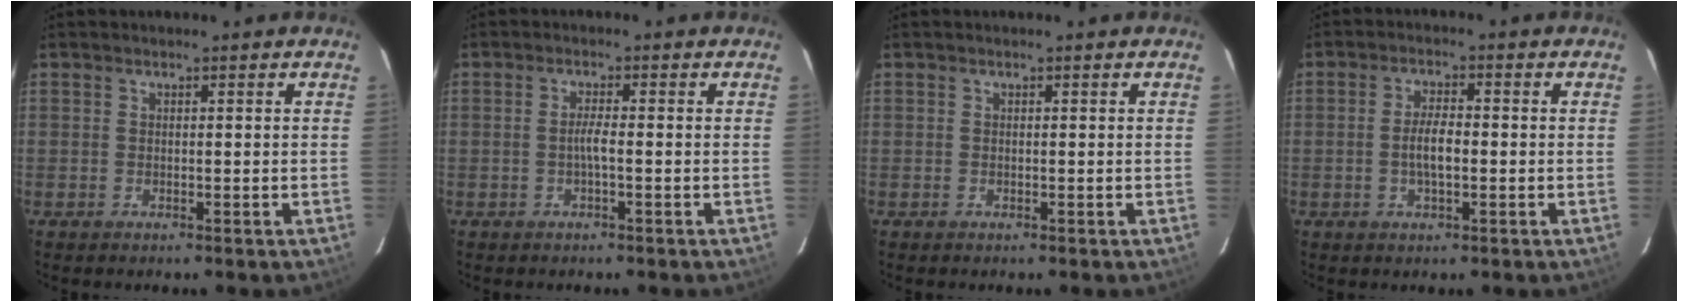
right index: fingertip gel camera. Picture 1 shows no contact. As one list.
[{"total": 1.8, "force": [-0.6, -0.1, 1.7], "torque": [-0.034, 0.001, -0.013]}, {"total": 0.0}, {"total": 4.3, "force": [-0.8, 1.5, 4.0], "torque": [-0.076, 0.002, -0.013]}]